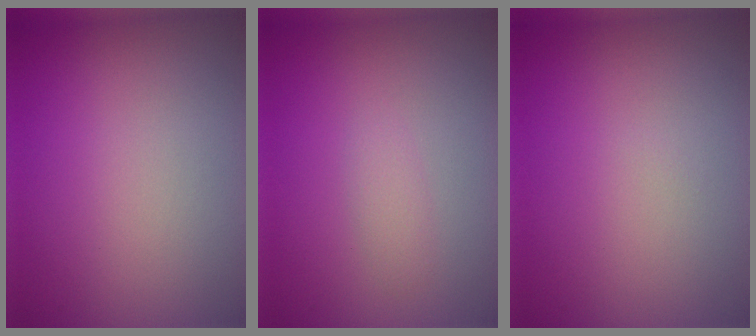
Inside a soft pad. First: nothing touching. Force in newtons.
{"total": 1.0, "press": 1.0, "slide": 0.0}
{"total": 0.0}